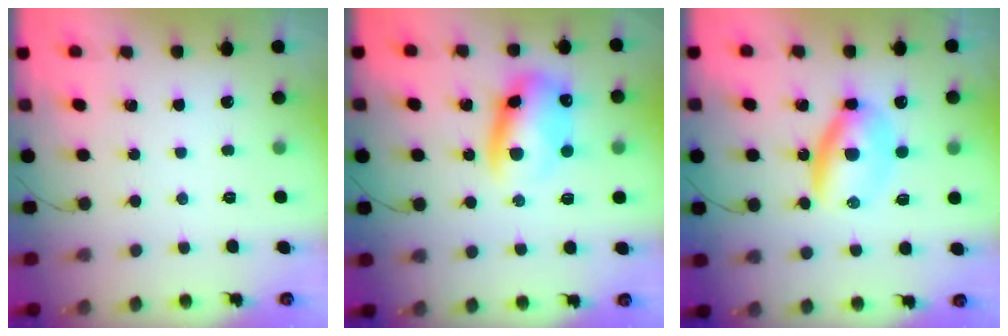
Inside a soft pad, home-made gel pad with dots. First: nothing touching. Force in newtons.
{"total": 10.4, "press": 10.2, "slide": 2.3}
{"total": 7.0, "press": 7.0, "slide": 0.9}